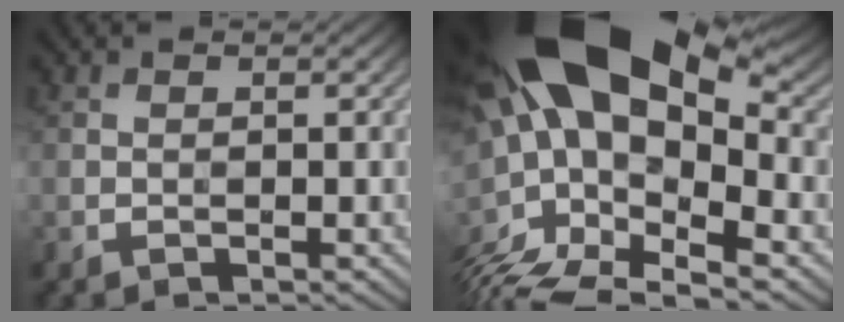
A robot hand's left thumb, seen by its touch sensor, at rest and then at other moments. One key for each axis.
{"total": 20.8, "fx": 2.4, "fy": 10.3, "fz": 17.9, "tx": -0.332, "ty": -0.009, "tz": 0.053}